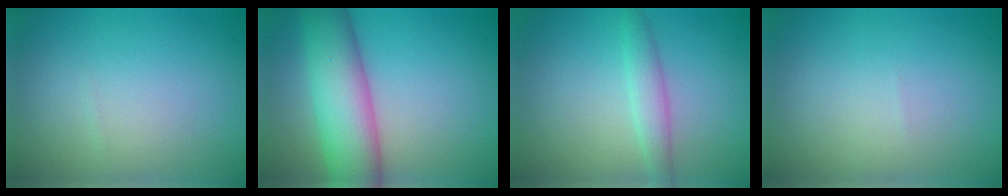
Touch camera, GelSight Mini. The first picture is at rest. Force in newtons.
{"total": 8.7, "press": 8.7, "slide": 0.1}
{"total": 2.2, "press": 2.2, "slide": 0.0}
{"total": 0.0}